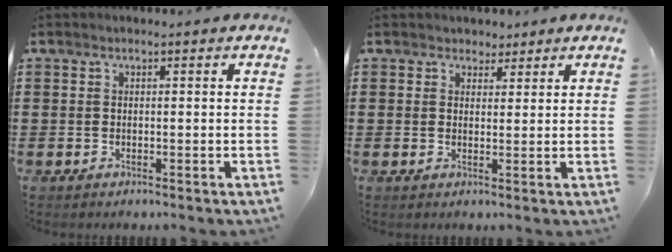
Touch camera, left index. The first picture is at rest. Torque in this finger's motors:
{"motor_torque": [0.24, -0.21, 0.02, 0.01]}